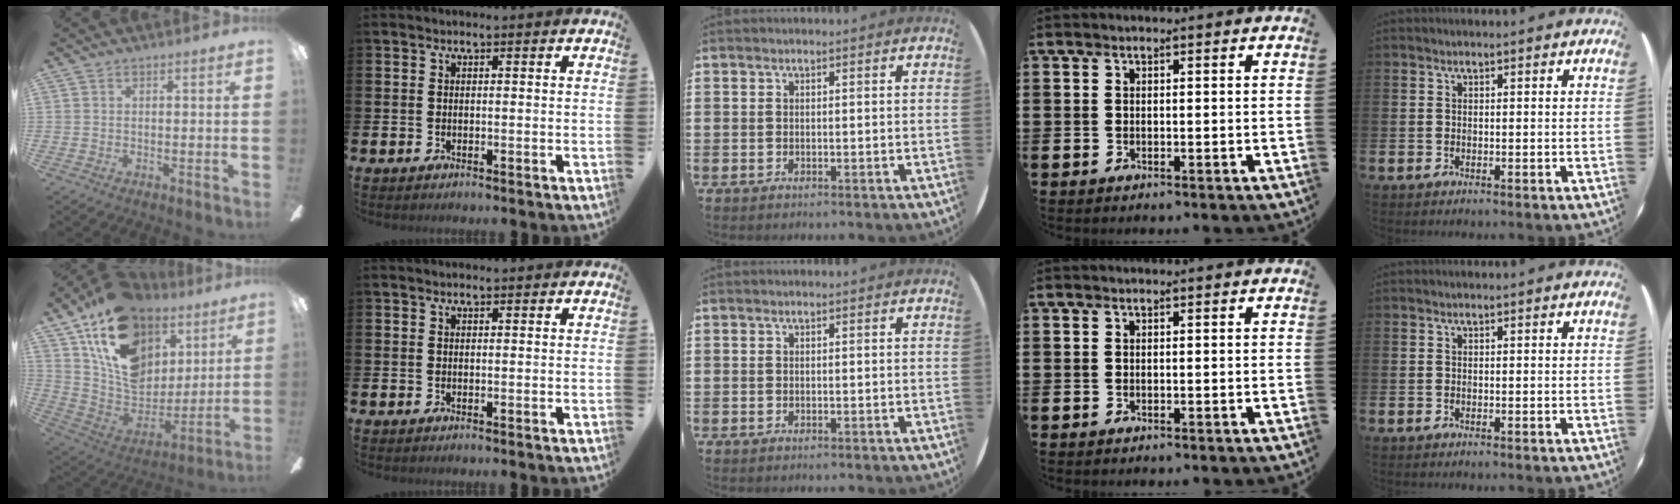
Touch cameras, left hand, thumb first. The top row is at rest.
{"thumb": {"total": 21.7, "force": [11.9, 14.1, 11.4], "torque": [-0.206, -0.061, 0.219]}, "index": {"total": 0.6, "force": [0.5, 0.1, 0.2], "torque": [0.007, -0.003, 0.007]}}